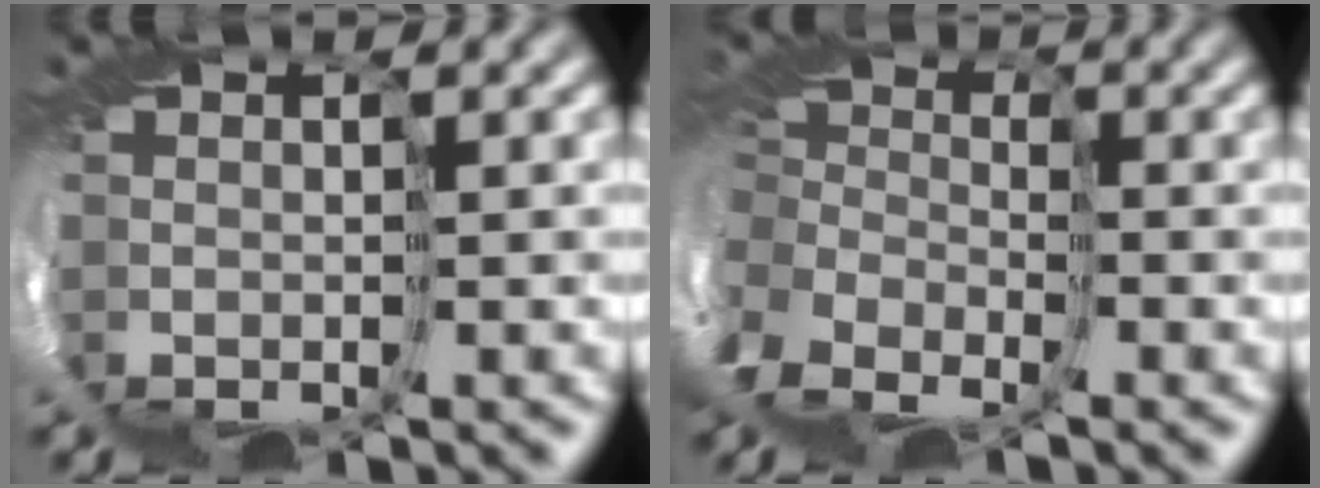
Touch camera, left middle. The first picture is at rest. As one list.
[{"total": 8.9, "force": [-5.3, 6.2, 3.7], "torque": [-0.114, -0.022, -0.068]}]